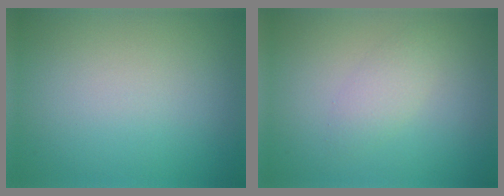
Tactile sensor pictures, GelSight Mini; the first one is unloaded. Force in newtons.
{"total": 1.8, "press": 1.8, "slide": 0.0}